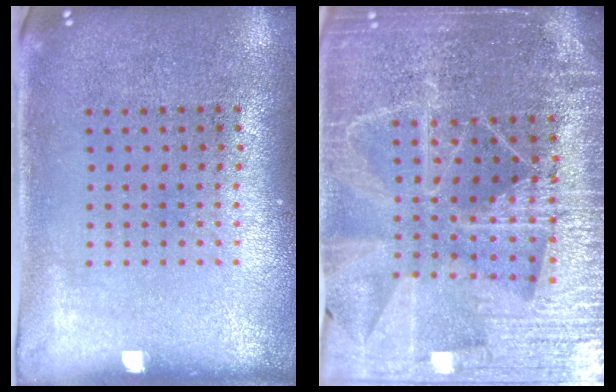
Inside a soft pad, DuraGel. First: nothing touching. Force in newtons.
{"total": 5.2, "press": 4.7, "slide": 2.2}